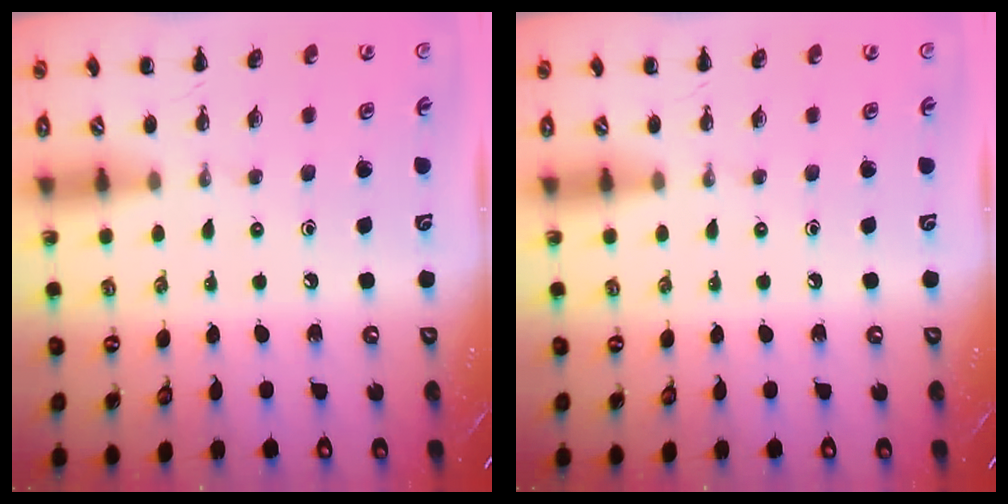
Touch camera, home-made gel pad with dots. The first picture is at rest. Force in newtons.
{"total": 0.0}